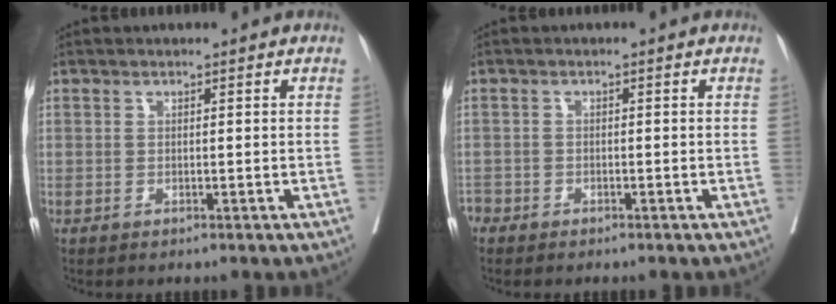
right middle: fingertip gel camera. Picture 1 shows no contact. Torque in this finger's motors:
{"motor_torque": [0.54, -0.61, 0.02, -0.01]}